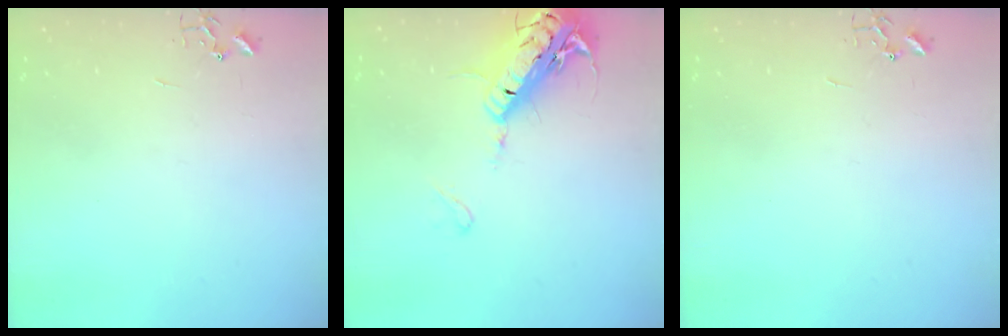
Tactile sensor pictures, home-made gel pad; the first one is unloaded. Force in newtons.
{"total": 20.3, "press": 19.9, "slide": 3.9}
{"total": 0.0}